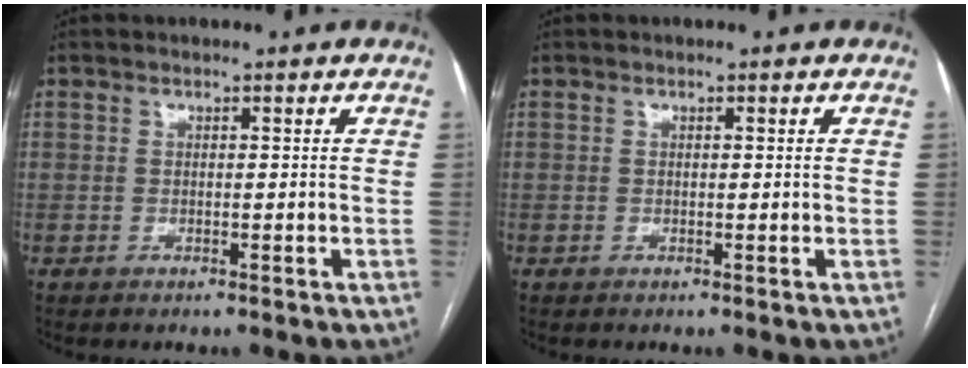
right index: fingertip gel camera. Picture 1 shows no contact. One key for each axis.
{"total": 0.0}